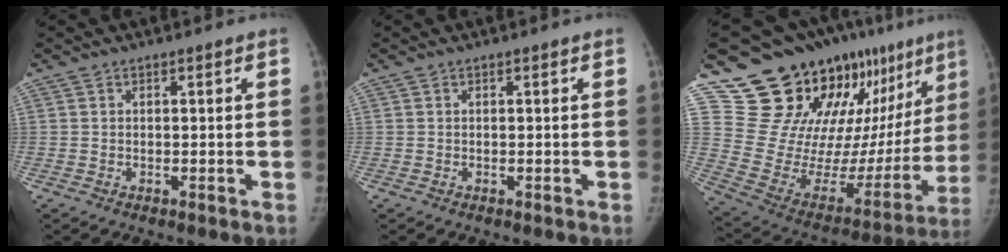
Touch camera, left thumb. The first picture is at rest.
{"total": 0.0}
{"total": 27.4, "force": [20.0, 12.4, 14.1], "torque": [-0.159, -0.100, 0.306]}